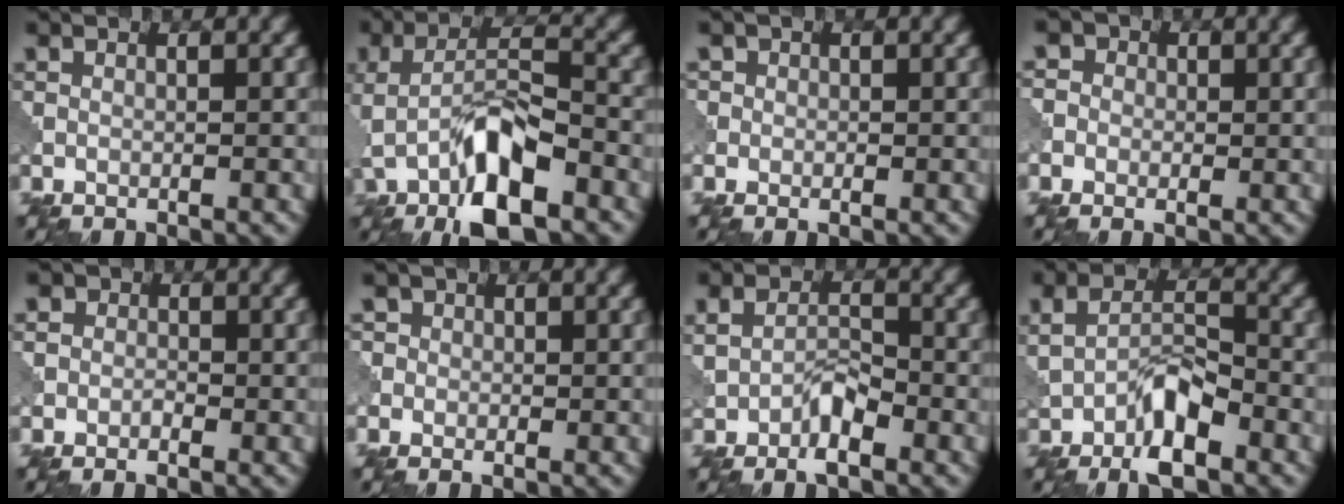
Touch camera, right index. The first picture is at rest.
{"total": 8.3, "force": [-3.0, 3.3, 7.0], "torque": [-0.129, 0.004, -0.056]}
{"total": 1.5, "force": [0.2, 1.4, 0.3], "torque": [0.006, 0.002, -0.008]}
{"total": 3.7, "force": [0.7, 3.3, 1.5], "torque": [-0.001, 0.020, -0.028]}
{"total": 2.0, "force": [0.0, 1.8, 0.8], "torque": [0.010, 0.004, -0.025]}
{"total": 2.4, "force": [0.4, 2.3, 0.7], "torque": [0.006, 0.008, -0.019]}
{"total": 3.1, "force": [-1.2, 1.8, 2.2], "torque": [-0.038, 0.004, -0.023]}
{"total": 5.3, "force": [-2.2, 2.4, 4.2], "torque": [-0.072, 0.003, -0.041]}